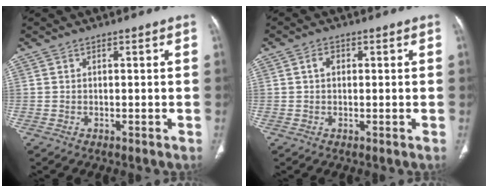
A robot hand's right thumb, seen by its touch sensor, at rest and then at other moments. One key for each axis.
{"total": 1.7, "fx": 0.2, "fy": 1.1, "fz": 1.2, "tx": -0.021, "ty": 0.007, "tz": 0.002}